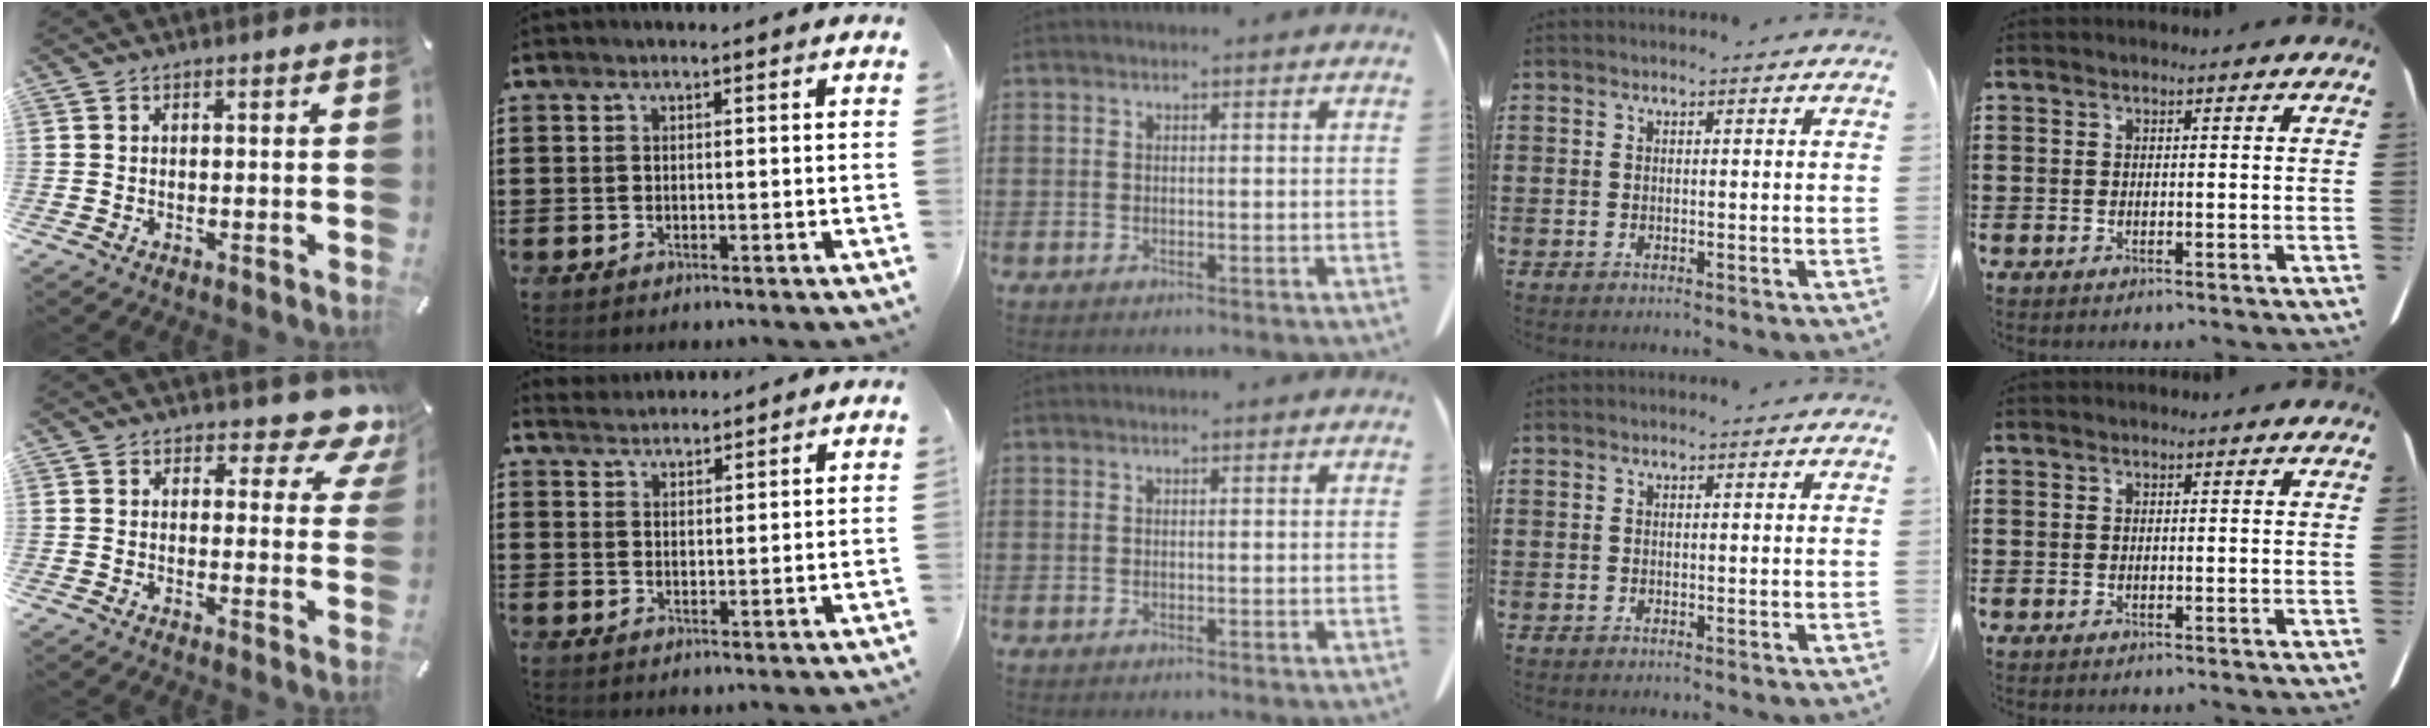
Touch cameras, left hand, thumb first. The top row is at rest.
{"thumb": {"total": 6.3, "force": [4.7, 3.1, 2.8], "torque": [-0.024, -0.039, 0.075]}, "index": {"total": 2.4, "force": [2.4, 0.2, -0.4], "torque": [0.000, -0.001, 0.048]}}